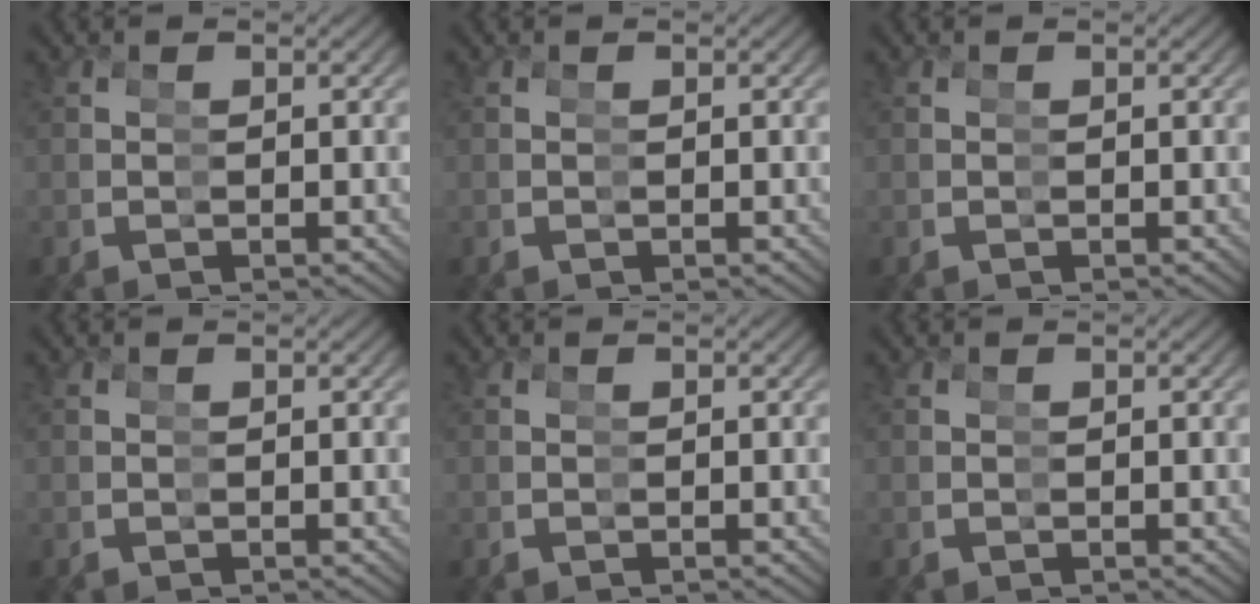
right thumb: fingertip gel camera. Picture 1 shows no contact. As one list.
[{"total": 0.0}, {"total": 0.0}, {"total": 0.0}, {"total": 0.0}, {"total": 0.0}]